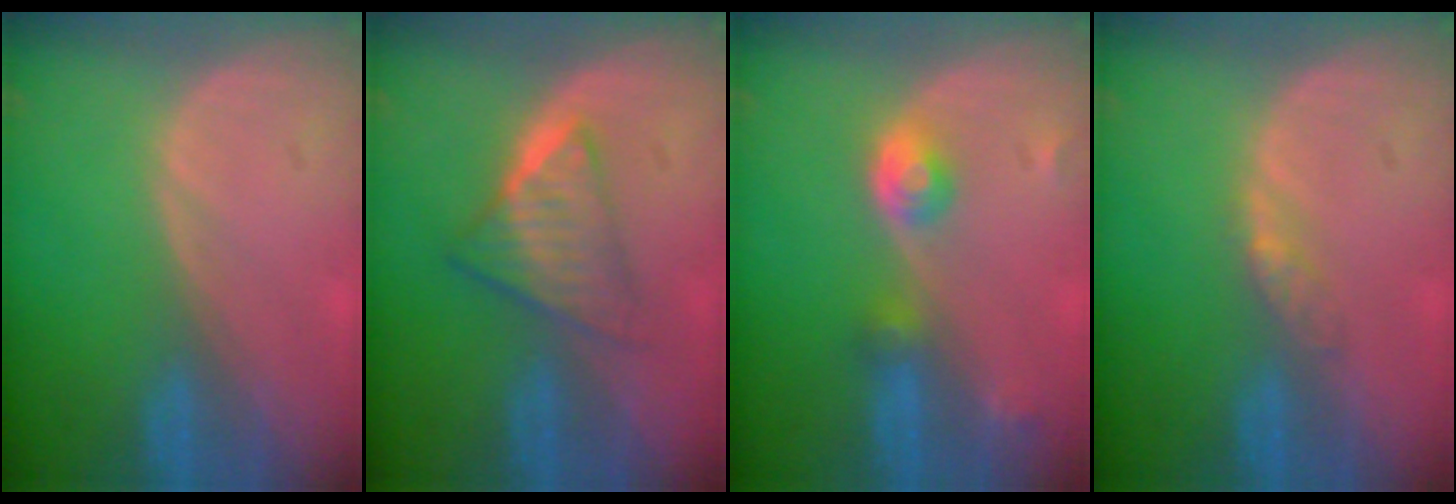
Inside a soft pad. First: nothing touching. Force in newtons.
{"total": 6.4, "press": 5.6, "slide": 3.1}
{"total": 4.4, "press": 4.1, "slide": 1.8}
{"total": 2.2, "press": 1.9, "slide": 1.2}